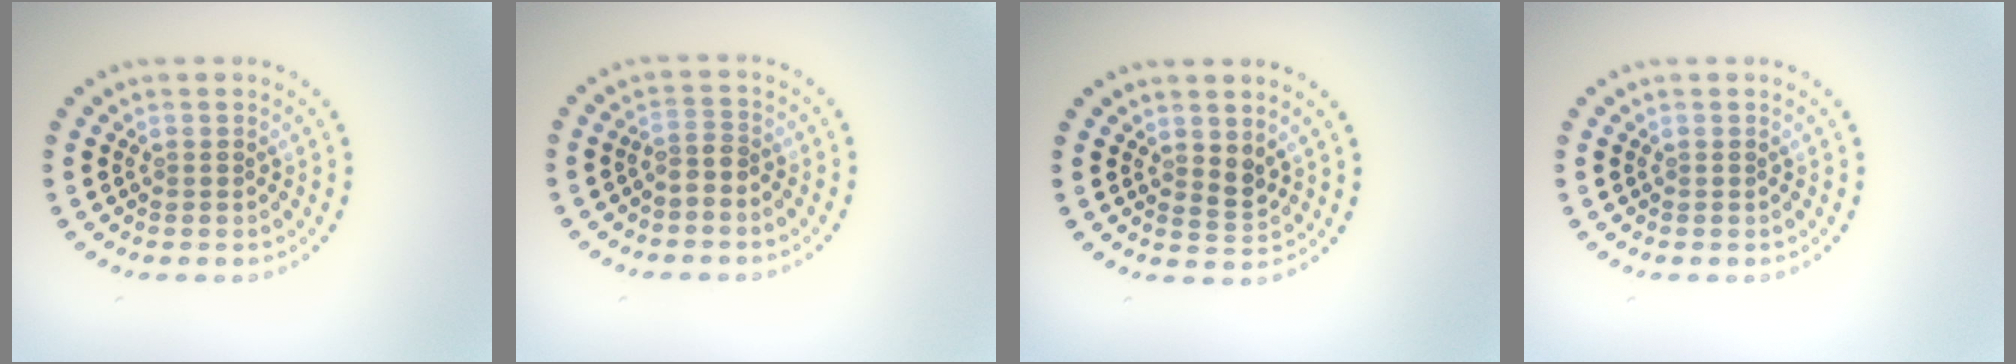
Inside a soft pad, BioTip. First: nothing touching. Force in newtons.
{"total": 1.2, "press": 0.7, "slide": 1.0}
{"total": 1.4, "press": 1.3, "slide": 0.7}
{"total": 0.0}